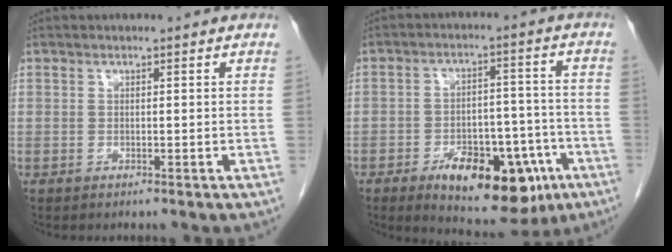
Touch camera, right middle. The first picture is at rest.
{"total": 15.4, "force": [-7.9, 6.9, 11.3], "torque": [-0.144, 0.011, -0.106]}